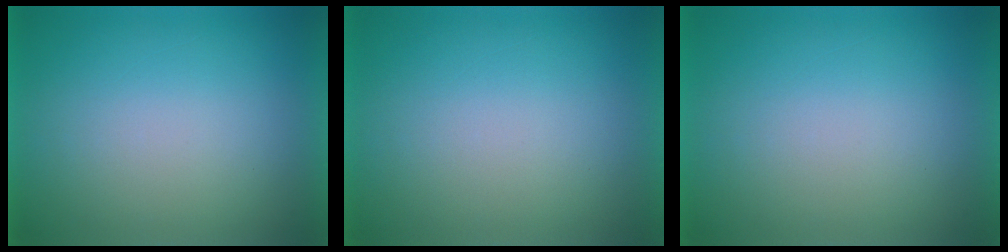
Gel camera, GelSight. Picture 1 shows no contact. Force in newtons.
{"total": 0.0}
{"total": 0.0}